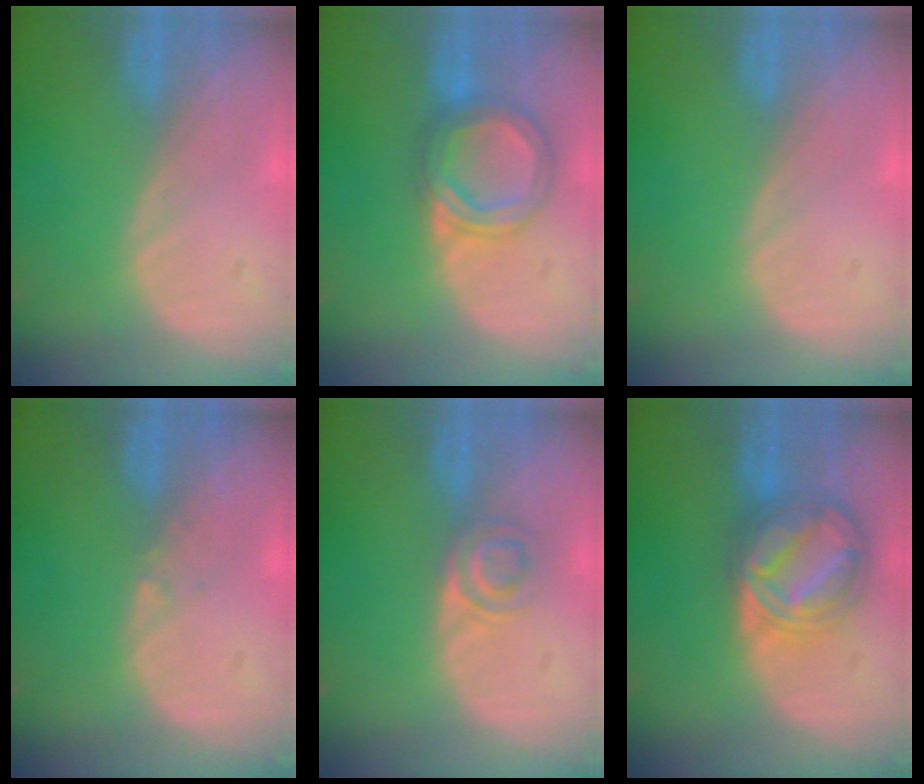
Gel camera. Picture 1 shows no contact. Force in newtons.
{"total": 6.4, "press": 6.4, "slide": 0.5}
{"total": 0.0}
{"total": 0.6, "press": 0.5, "slide": 0.4}
{"total": 3.5, "press": 3.4, "slide": 0.9}
{"total": 9.0, "press": 9.0, "slide": 0.6}